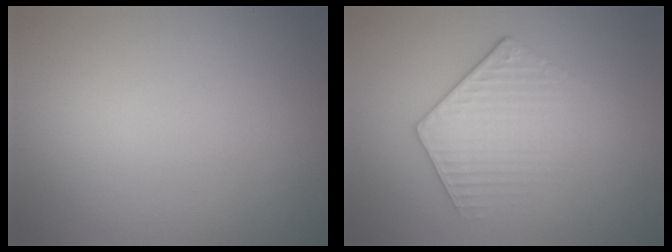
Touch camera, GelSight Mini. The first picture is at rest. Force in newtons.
{"total": 3.6, "press": 3.2, "slide": 1.6}